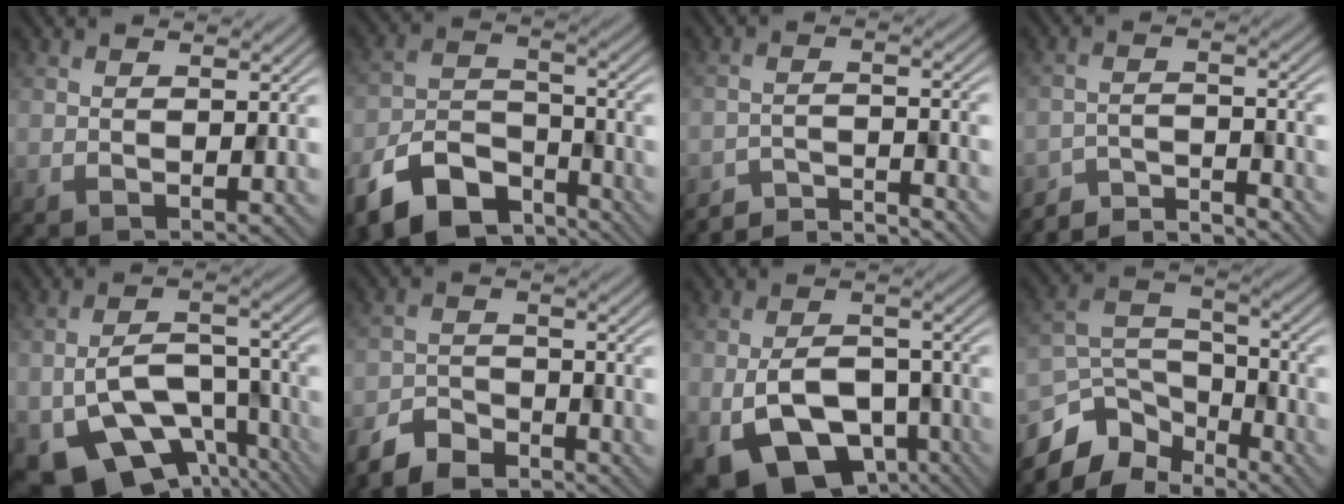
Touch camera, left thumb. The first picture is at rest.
{"total": 11.2, "force": [-7.7, 5.6, 6.0], "torque": [-0.125, -0.015, -0.147]}
{"total": 5.0, "force": [-4.9, 0.4, 1.1], "torque": [-0.021, 0.003, -0.089]}
{"total": 5.1, "force": [-4.9, 0.4, 1.0], "torque": [-0.023, 0.001, -0.092]}
{"total": 11.7, "force": [-6.1, 6.6, 7.5], "torque": [-0.134, -0.020, -0.101]}
{"total": 5.7, "force": [-4.9, 2.0, 1.9], "torque": [-0.033, -0.008, -0.106]}
{"total": 10.9, "force": [-4.6, 6.4, 7.5], "torque": [-0.156, -0.021, -0.072]}
{"total": 9.9, "force": [-7.5, 4.6, 4.4], "torque": [-0.095, -0.004, -0.151]}